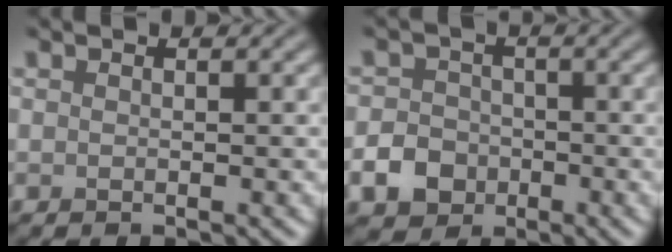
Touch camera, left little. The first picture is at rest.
{"total": 3.7, "force": [-1.5, 3.1, 1.4], "torque": [-0.026, 0.002, -0.035]}